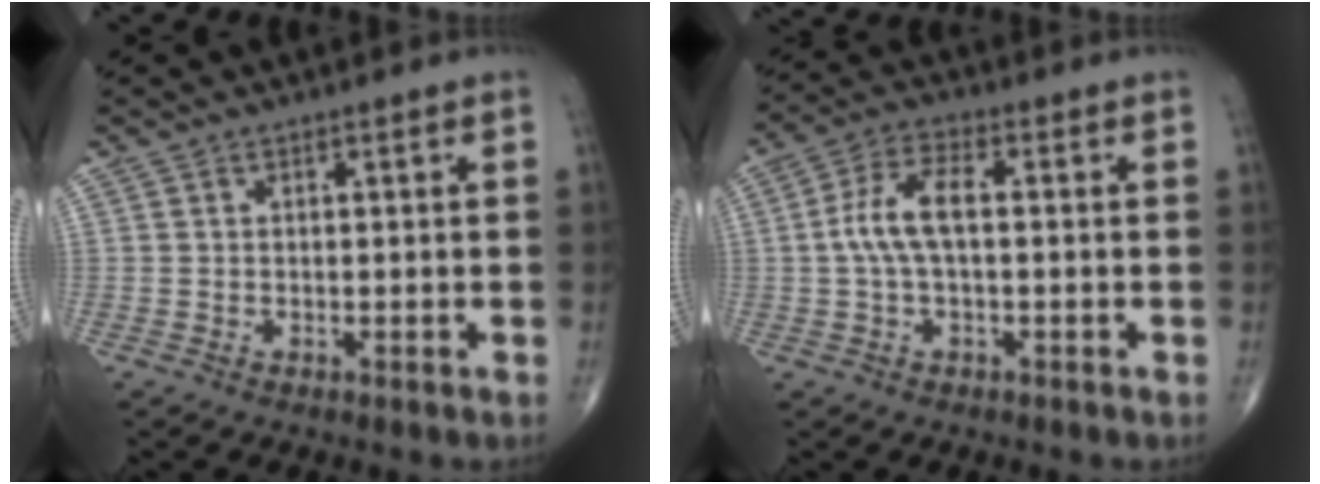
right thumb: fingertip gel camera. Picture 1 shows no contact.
{"total": 7.8, "force": [0.1, 3.4, 7.0], "torque": [-0.152, 0.024, -0.002]}